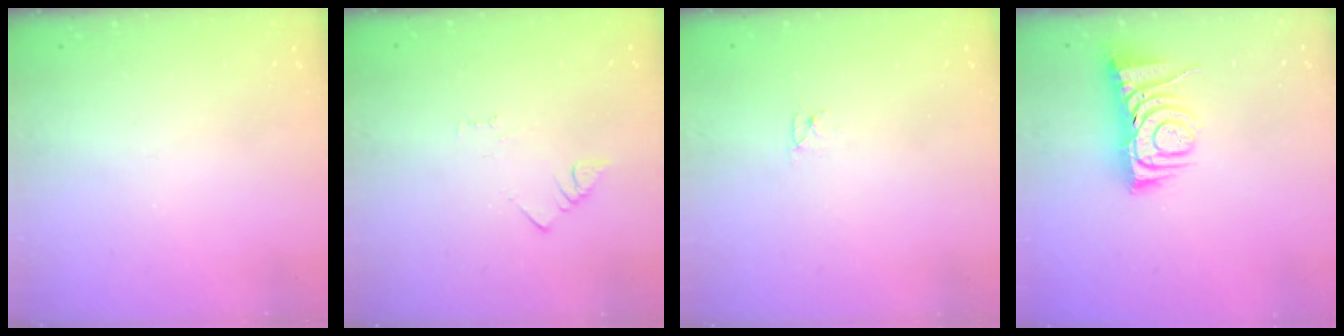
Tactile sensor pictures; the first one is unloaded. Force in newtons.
{"total": 1.5, "press": 1.5, "slide": 0.3}
{"total": 2.6, "press": 2.6, "slide": 0.3}
{"total": 7.3, "press": 7.2, "slide": 0.8}